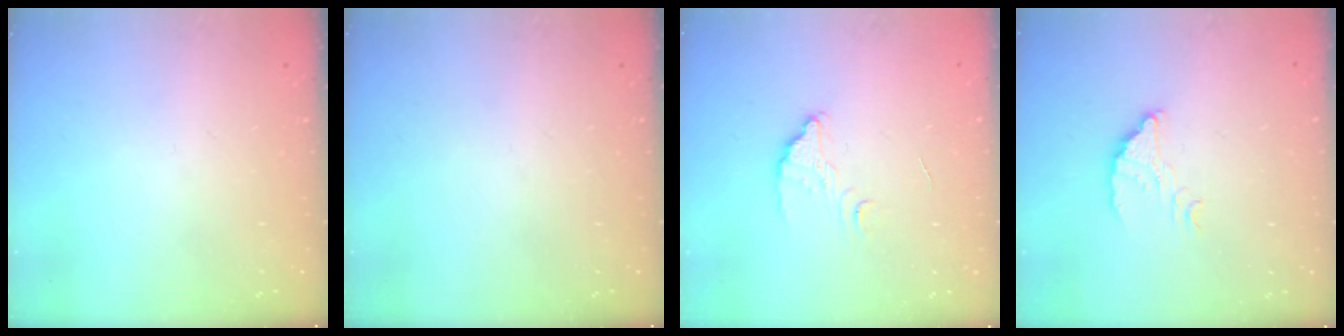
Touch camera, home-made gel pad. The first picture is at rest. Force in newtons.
{"total": 0.0}
{"total": 3.8, "press": 3.8, "slide": 0.2}
{"total": 3.4, "press": 3.4, "slide": 0.1}